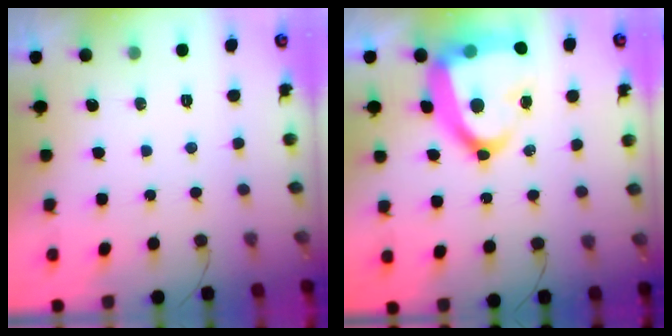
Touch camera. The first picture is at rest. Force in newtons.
{"total": 20.6, "press": 20.5, "slide": 2.0}